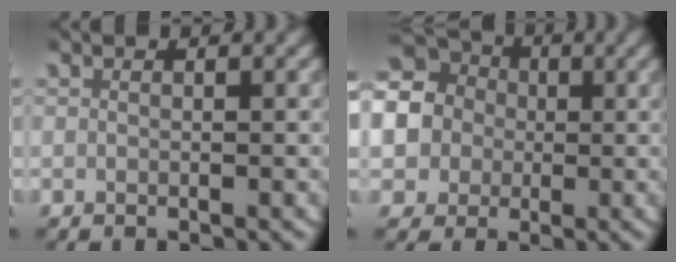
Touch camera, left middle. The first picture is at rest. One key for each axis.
{"total": 15.6, "fx": 2.4, "fy": 14.0, "fz": 6.3, "tx": -0.173, "ty": -0.023, "tz": 0.026}